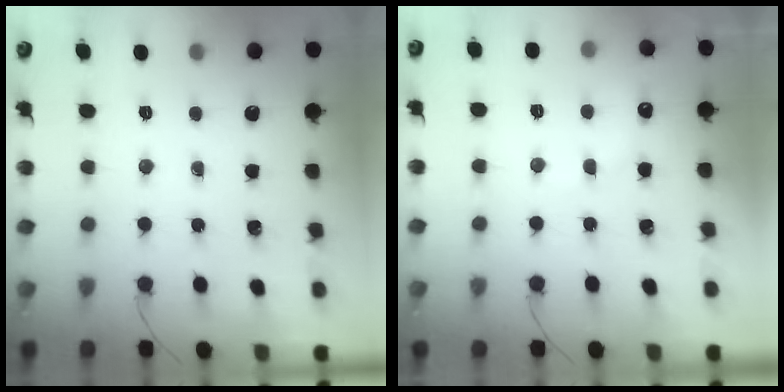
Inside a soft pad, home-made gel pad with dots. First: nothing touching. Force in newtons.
{"total": 7.2, "press": 7.0, "slide": 1.3}